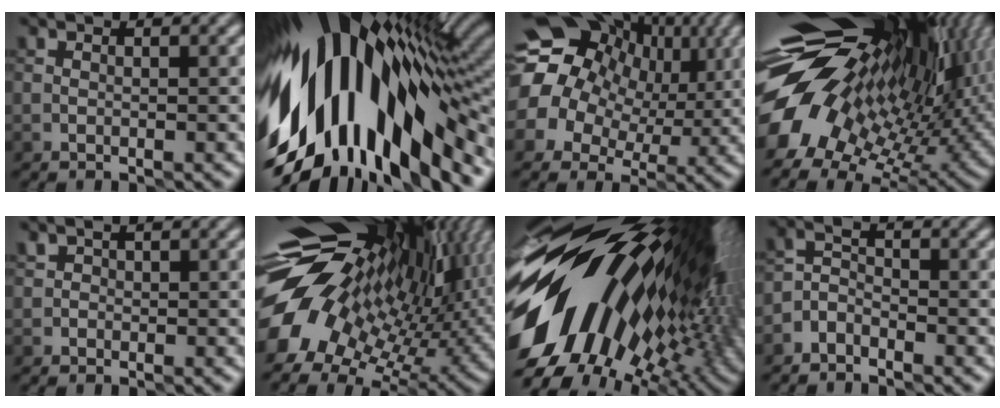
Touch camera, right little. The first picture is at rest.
{"total": 16.2, "force": [-2.6, 8.5, 13.5], "torque": [-0.234, -0.009, -0.044]}
{"total": 19.4, "force": [4.6, 16.6, 8.8], "torque": [-0.177, 0.038, 0.045]}
{"total": 17.7, "force": [4.6, 9.4, 14.2], "torque": [-0.228, 0.000, 0.103]}
{"total": 0.6, "force": [0.3, 0.5, 0.0], "torque": [0.007, 0.003, 0.007]}
{"total": 16.6, "force": [3.9, 9.8, 12.8], "torque": [-0.190, -0.002, 0.100]}
{"total": 20.2, "force": [1.6, 10.8, 17.0], "torque": [-0.290, -0.022, 0.016]}
{"total": 1.8, "force": [-1.5, 0.8, 0.5], "torque": [-0.007, 0.011, -0.035]}